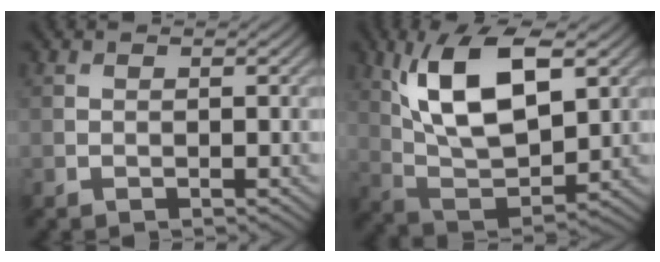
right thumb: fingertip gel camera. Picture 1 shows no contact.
{"total": 13.6, "force": [4.9, 6.3, 11.0], "torque": [-0.221, 0.003, 0.095]}